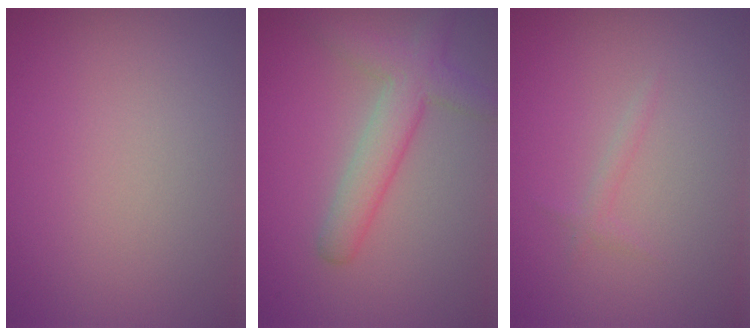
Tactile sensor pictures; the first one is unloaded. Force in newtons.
{"total": 4.0, "press": 4.0, "slide": 0.2}
{"total": 0.7, "press": 0.7, "slide": 0.1}